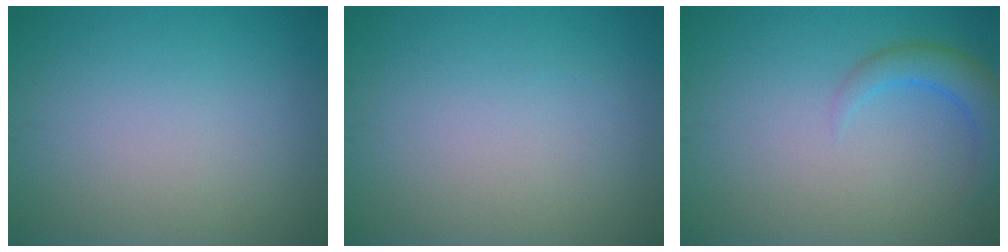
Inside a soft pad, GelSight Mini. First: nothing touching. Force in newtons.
{"total": 0.0}
{"total": 2.9, "press": 2.9, "slide": 0.2}